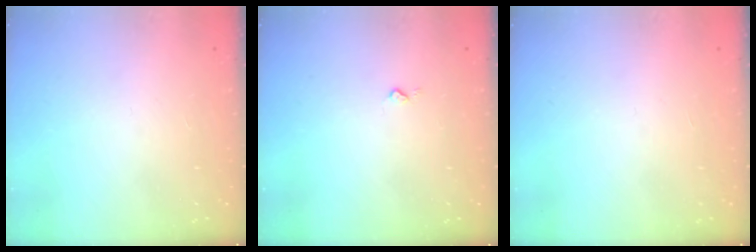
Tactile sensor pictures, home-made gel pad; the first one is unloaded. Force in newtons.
{"total": 2.7, "press": 2.7, "slide": 0.4}
{"total": 0.0}